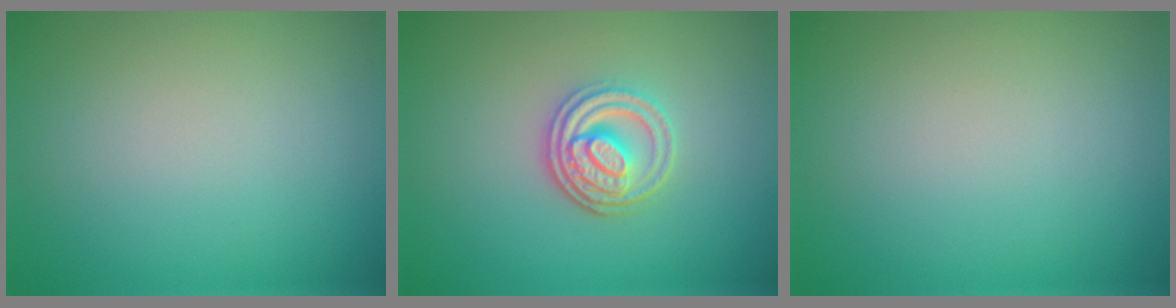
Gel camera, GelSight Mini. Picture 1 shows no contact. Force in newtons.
{"total": 3.9, "press": 3.1, "slide": 2.3}
{"total": 0.0}